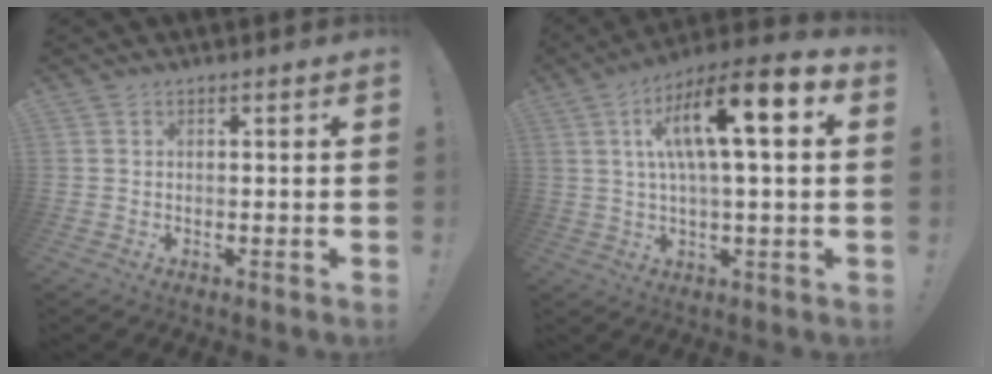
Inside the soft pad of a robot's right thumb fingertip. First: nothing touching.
{"total": 16.0, "force": [4.5, 3.9, 14.9], "torque": [-0.252, -0.008, 0.063]}